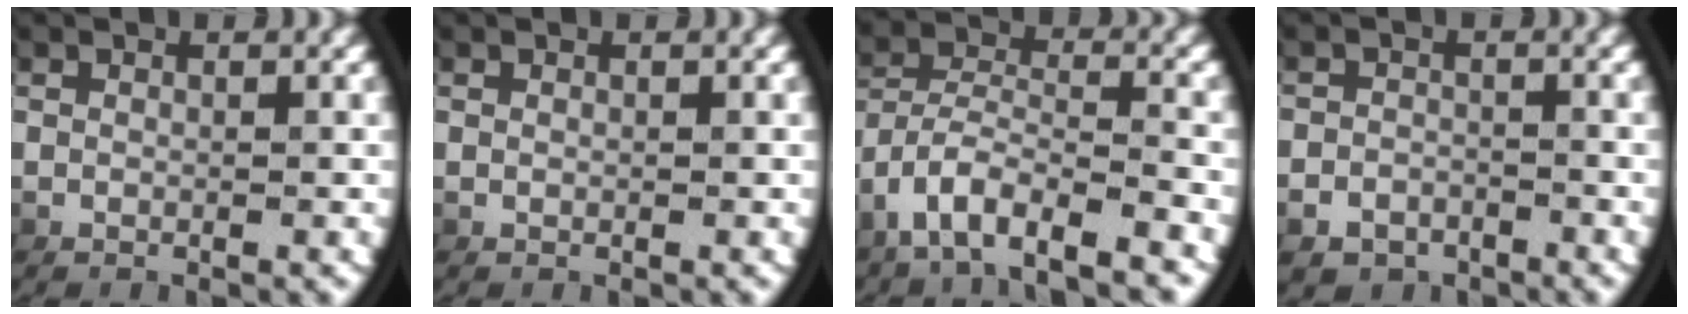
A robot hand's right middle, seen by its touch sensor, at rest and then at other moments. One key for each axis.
{"total": 0.0}
{"total": 5.0, "fx": -3.3, "fy": 2.5, "fz": 2.7, "tx": -0.074, "ty": -0.023, "tz": -0.048}
{"total": 3.3, "fx": -2.4, "fy": 2.2, "fz": 0.3, "tx": 0.002, "ty": -0.009, "tz": -0.039}